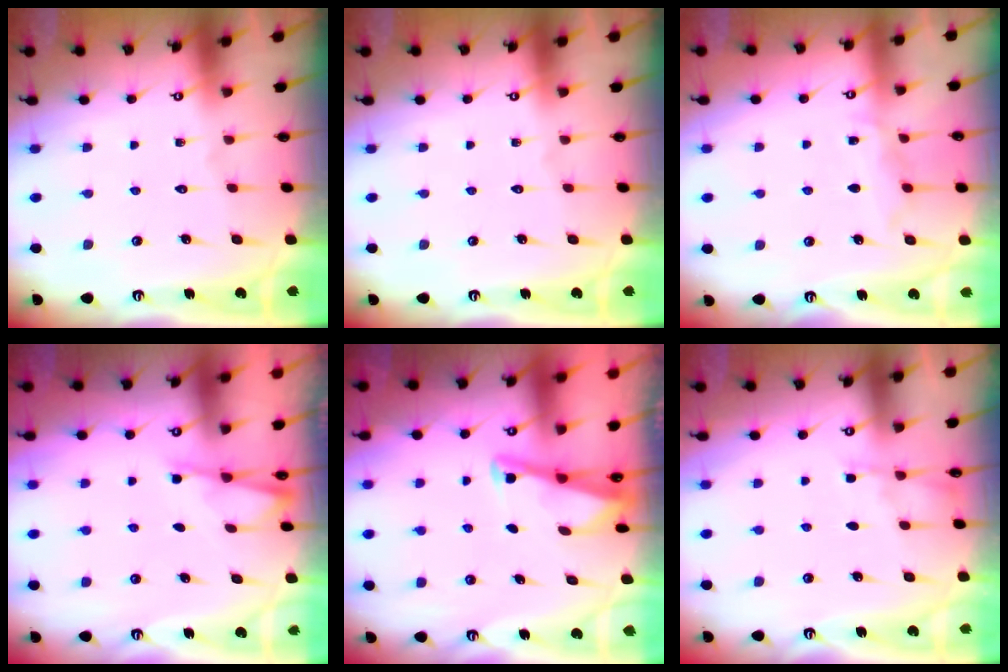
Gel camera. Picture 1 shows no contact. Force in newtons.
{"total": 0.0}
{"total": 5.9, "press": 5.9, "slide": 0.3}
{"total": 1.9, "press": 1.8, "slide": 0.4}
{"total": 2.9, "press": 2.9, "slide": 0.4}
{"total": 4.5, "press": 4.5, "slide": 0.6}